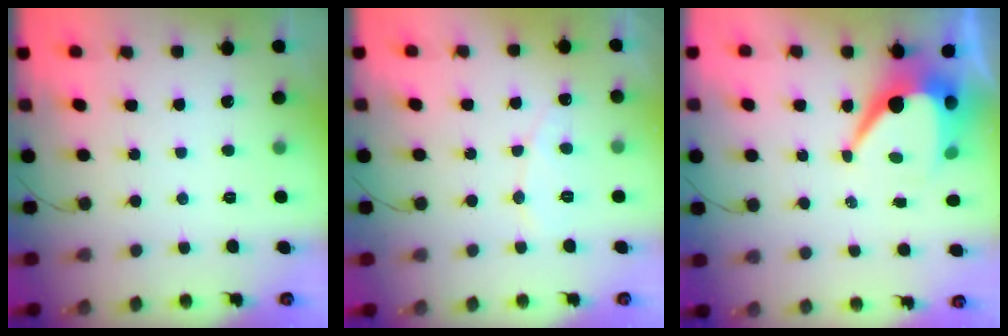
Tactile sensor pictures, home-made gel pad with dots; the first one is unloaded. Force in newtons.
{"total": 4.9, "press": 4.9, "slide": 0.4}
{"total": 10.8, "press": 10.8, "slide": 0.9}